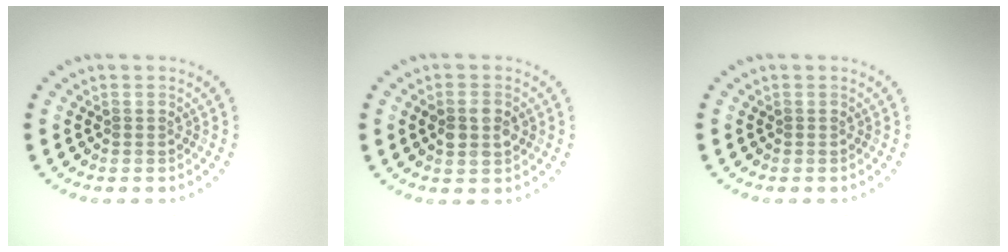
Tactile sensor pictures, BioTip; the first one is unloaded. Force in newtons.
{"total": 2.5, "press": 2.4, "slide": 0.5}
{"total": 0.0}